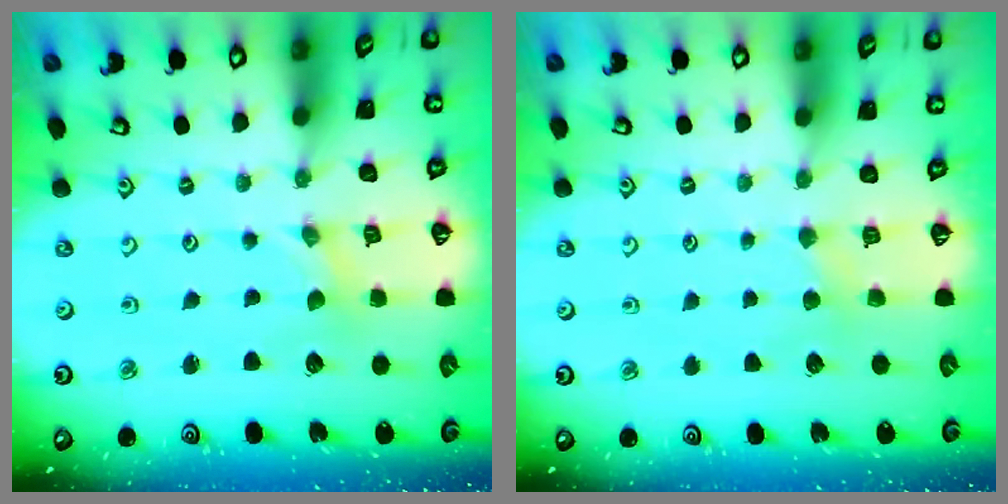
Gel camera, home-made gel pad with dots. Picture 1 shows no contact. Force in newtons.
{"total": 2.1, "press": 2.0, "slide": 0.4}